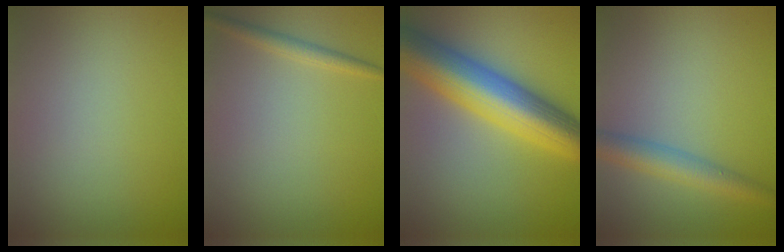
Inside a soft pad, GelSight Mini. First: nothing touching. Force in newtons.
{"total": 1.5, "press": 1.5, "slide": 0.1}
{"total": 11.2, "press": 11.2, "slide": 0.3}
{"total": 3.6, "press": 3.6, "slide": 0.1}